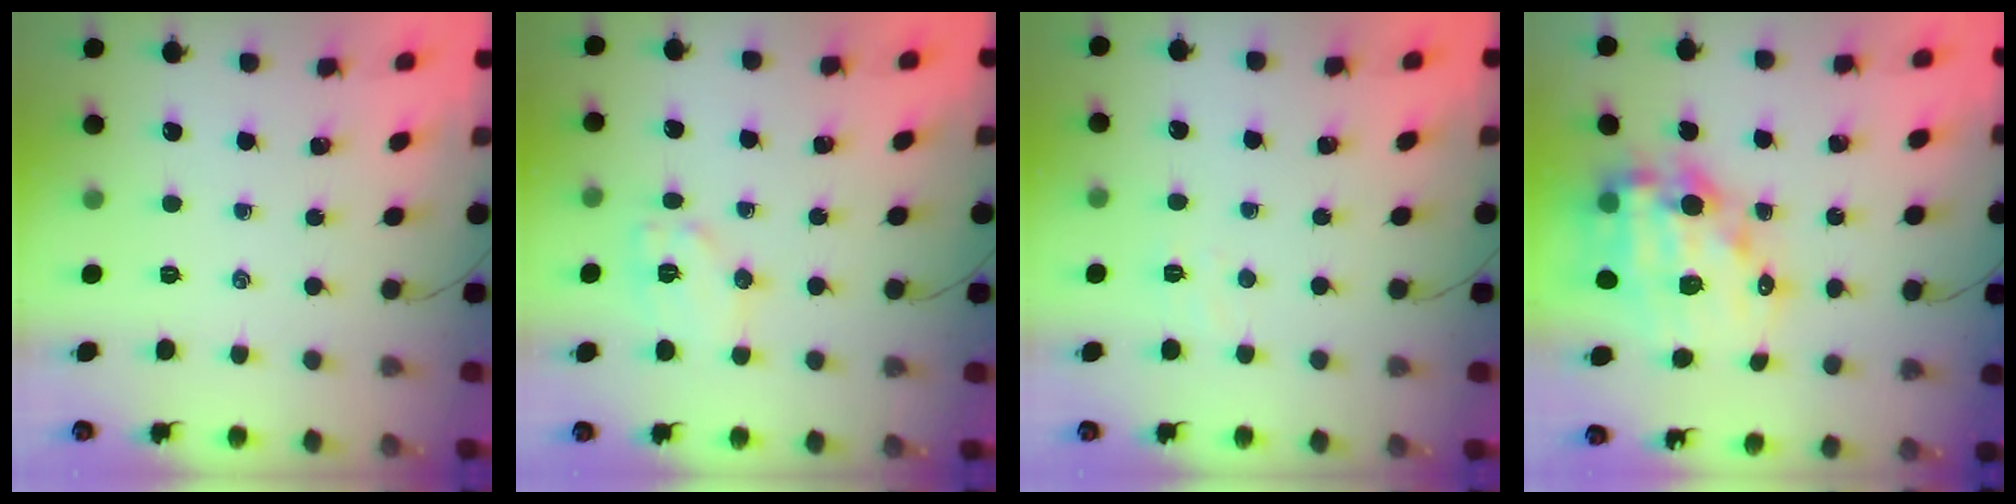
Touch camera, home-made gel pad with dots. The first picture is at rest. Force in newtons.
{"total": 8.0, "press": 8.0, "slide": 0.3}
{"total": 2.5, "press": 2.4, "slide": 0.8}
{"total": 16.2, "press": 15.7, "slide": 4.0}